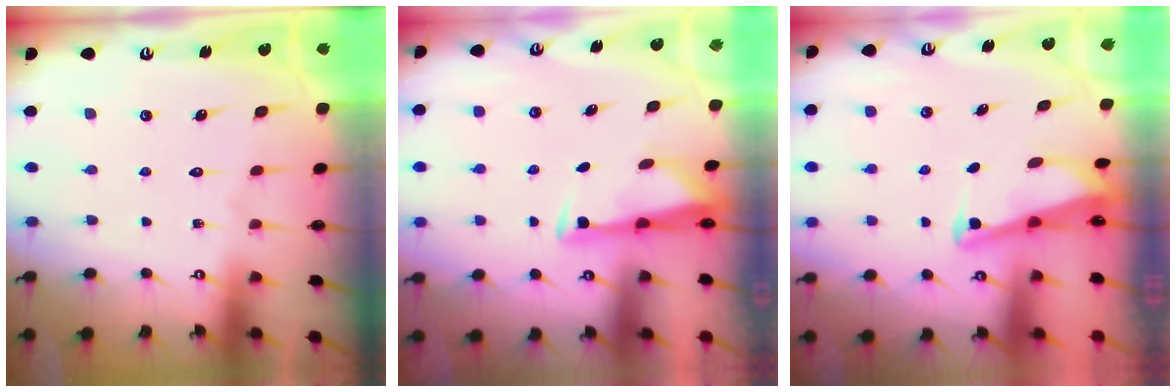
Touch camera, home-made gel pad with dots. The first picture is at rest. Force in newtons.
{"total": 3.2, "press": 3.1, "slide": 0.9}
{"total": 2.7, "press": 2.7, "slide": 0.4}